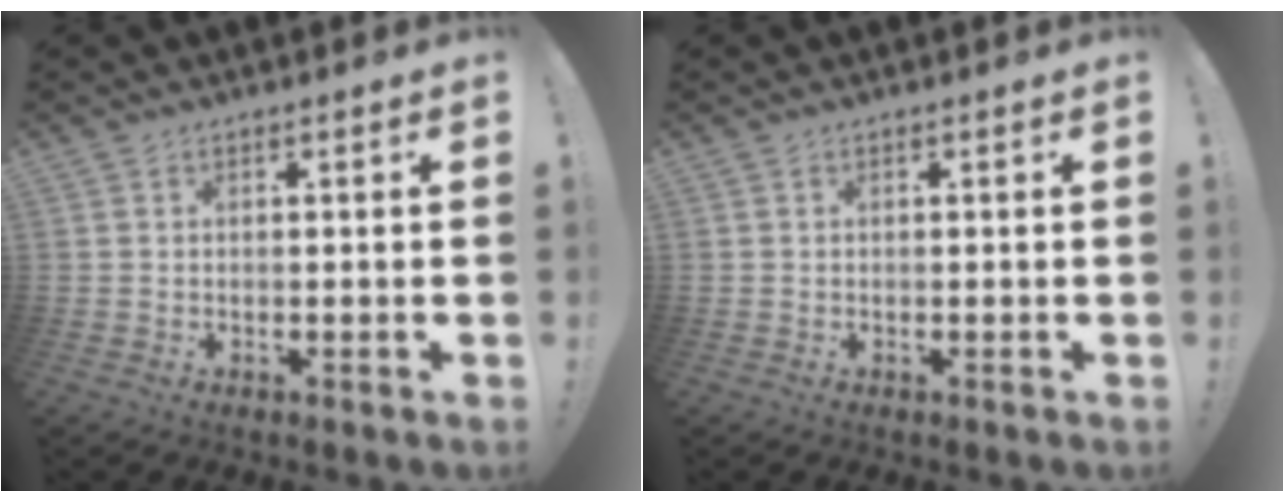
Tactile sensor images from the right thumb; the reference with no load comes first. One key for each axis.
{"total": 0.0}